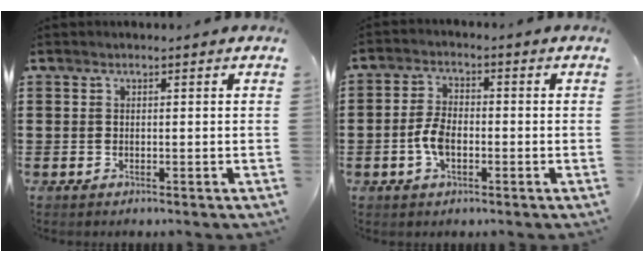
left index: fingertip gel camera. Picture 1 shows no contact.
{"total": 4.8, "force": [-1.2, 2.6, 3.9], "torque": [-0.096, -0.002, -0.029]}